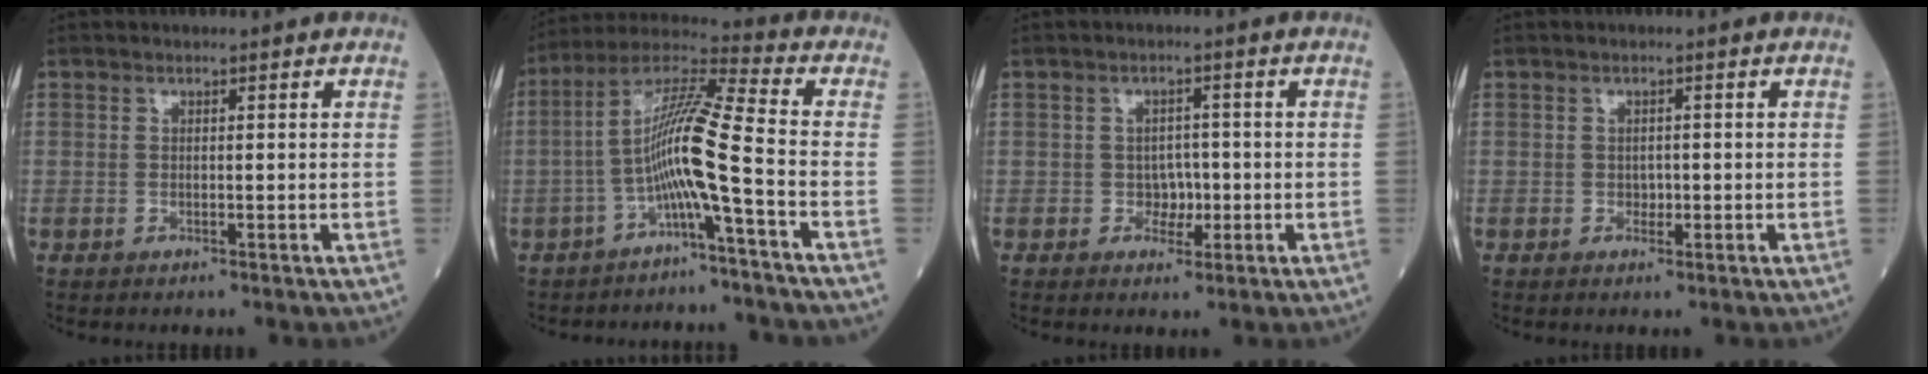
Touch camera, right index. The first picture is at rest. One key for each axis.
{"total": 10.1, "fx": -3.2, "fy": -1.1, "fz": 9.5, "tx": -0.185, "ty": 0.023, "tz": -0.064}
{"total": 2.8, "fx": -0.6, "fy": 2.2, "fz": 1.6, "tx": -0.018, "ty": 0.007, "tz": -0.006}
{"total": 1.2, "fx": -0.3, "fy": 0.9, "fz": 0.7, "tx": -0.012, "ty": 0.003, "tz": -0.001}